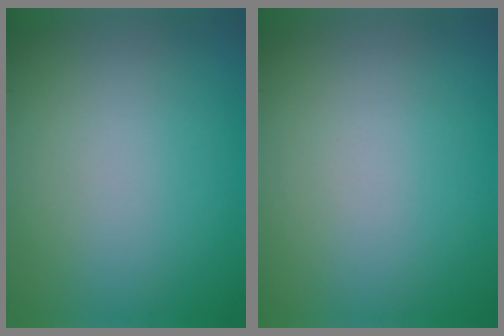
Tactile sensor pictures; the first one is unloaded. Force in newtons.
{"total": 0.0}